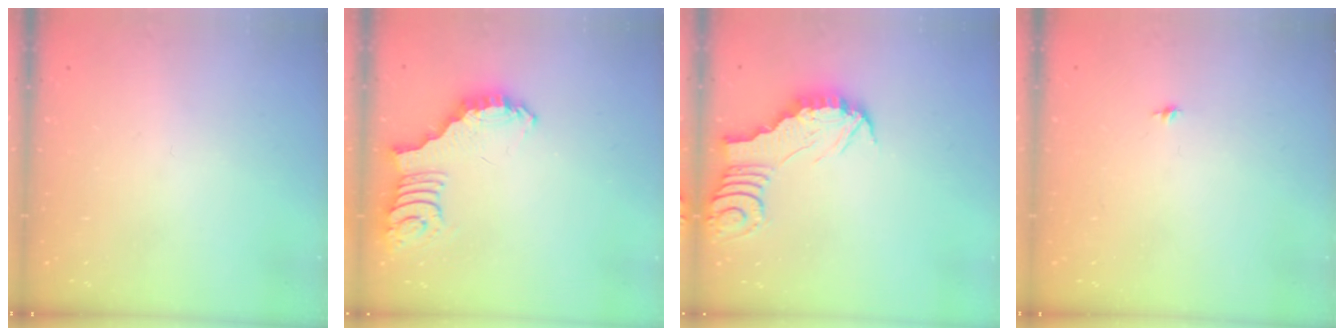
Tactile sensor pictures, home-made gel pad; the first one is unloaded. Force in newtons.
{"total": 2.5, "press": 2.4, "slide": 0.5}
{"total": 2.6, "press": 2.6, "slide": 0.2}
{"total": 4.2, "press": 4.2, "slide": 0.4}